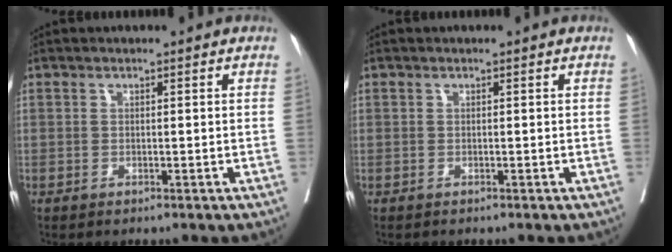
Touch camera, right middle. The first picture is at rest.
{"total": 0.0}